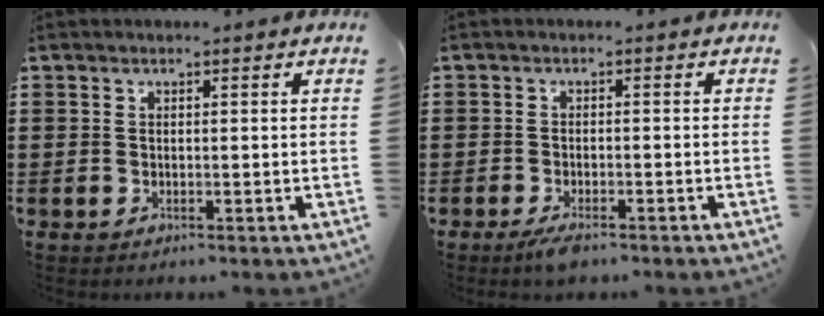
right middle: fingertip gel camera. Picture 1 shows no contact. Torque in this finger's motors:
{"motor_torque": [0.22, 0.22, 0.11, 0.02]}